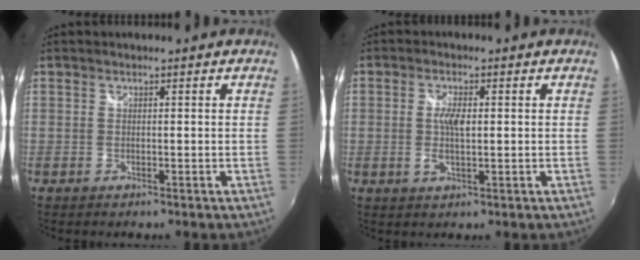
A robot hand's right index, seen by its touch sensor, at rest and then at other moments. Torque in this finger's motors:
{"motor_torque": [0.61, 0.27, 0.41, 0.08]}